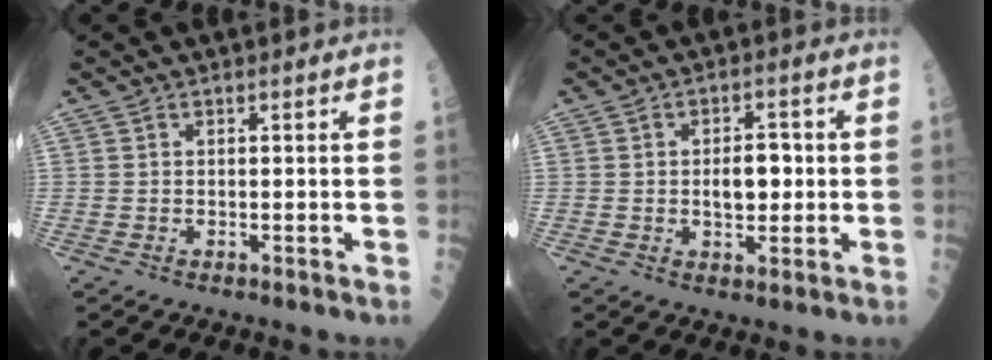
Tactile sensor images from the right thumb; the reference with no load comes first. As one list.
[{"total": 6.0, "force": [0.0, 3.4, 4.9], "torque": [-0.056, 0.005, 0.000]}]